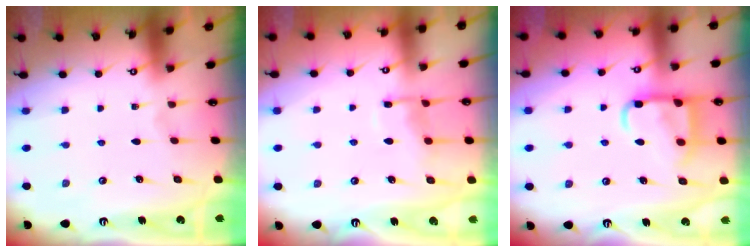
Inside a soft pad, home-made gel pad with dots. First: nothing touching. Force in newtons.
{"total": 8.5, "press": 8.5, "slide": 0.8}
{"total": 12.0, "press": 11.9, "slide": 1.4}